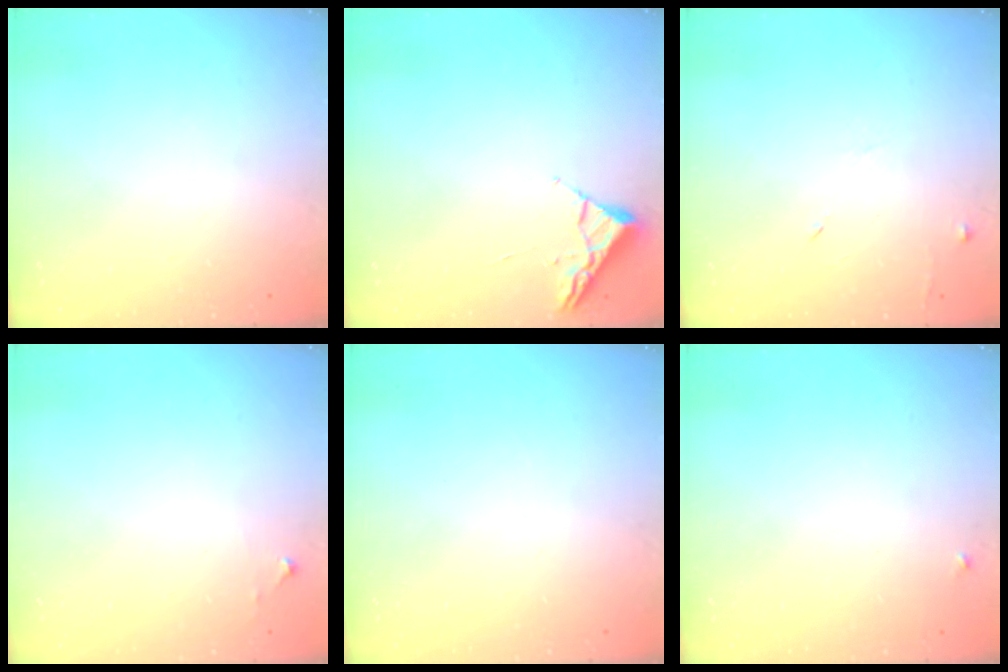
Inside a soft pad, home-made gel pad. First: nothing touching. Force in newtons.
{"total": 2.6, "press": 2.6, "slide": 0.3}
{"total": 5.2, "press": 5.1, "slide": 0.6}
{"total": 5.0, "press": 5.0, "slide": 0.7}
{"total": 0.0}
{"total": 3.3, "press": 3.3, "slide": 0.4}